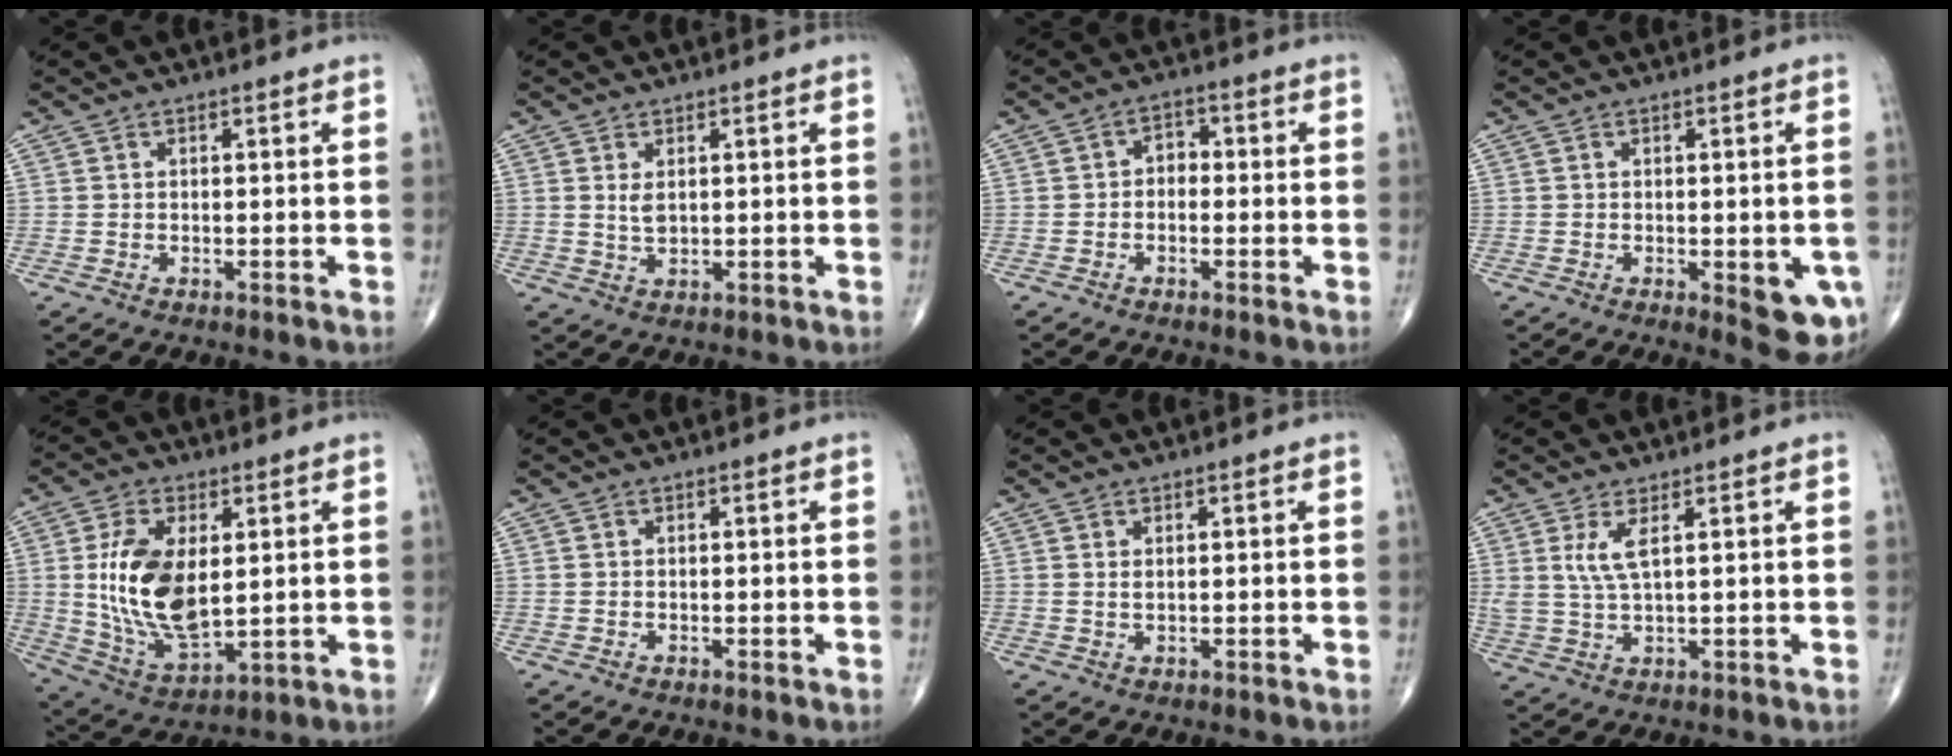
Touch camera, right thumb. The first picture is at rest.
{"total": 2.3, "force": [0.7, 1.2, 1.9], "torque": [-0.034, -0.007, 0.020]}
{"total": 3.0, "force": [-0.5, 2.2, 1.9], "torque": [-0.013, 0.015, -0.020]}
{"total": 7.9, "force": [-2.2, 2.9, 7.1], "torque": [-0.066, -0.011, -0.021]}
{"total": 15.9, "force": [2.0, 8.4, 13.4], "torque": [-0.250, -0.019, 0.052]}
{"total": 0.0}
{"total": 1.0, "force": [0.4, 0.4, 0.8], "torque": [-0.015, -0.001, 0.011]}
{"total": 4.4, "force": [1.8, 1.0, 3.9], "torque": [-0.092, -0.013, 0.046]}